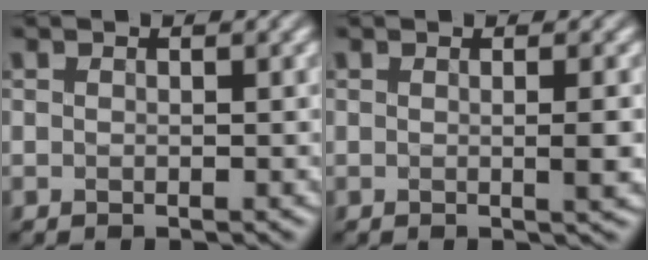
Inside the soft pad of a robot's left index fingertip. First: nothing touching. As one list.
[{"total": 1.6, "force": [0.1, 0.2, 1.6], "torque": [-0.036, 0.004, 0.003]}]